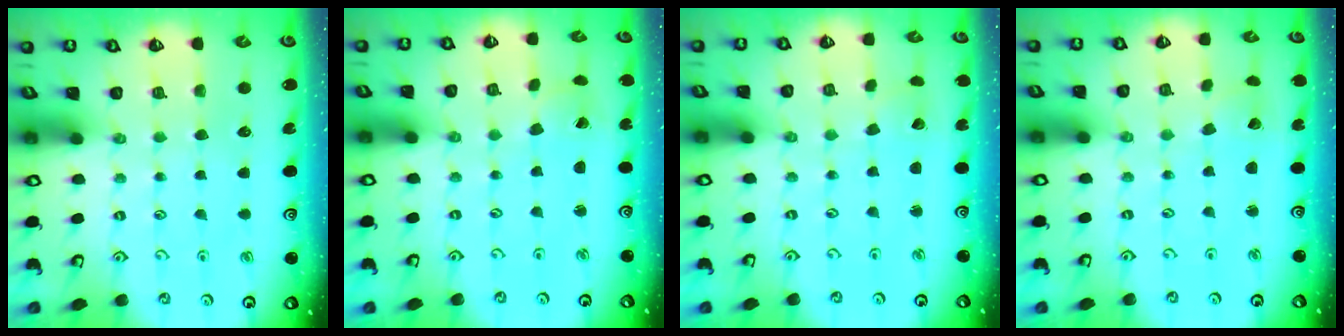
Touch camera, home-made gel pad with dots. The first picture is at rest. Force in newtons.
{"total": 1.2, "press": 1.2, "slide": 0.1}
{"total": 2.5, "press": 2.5, "slide": 0.2}
{"total": 2.0, "press": 2.0, "slide": 0.1}